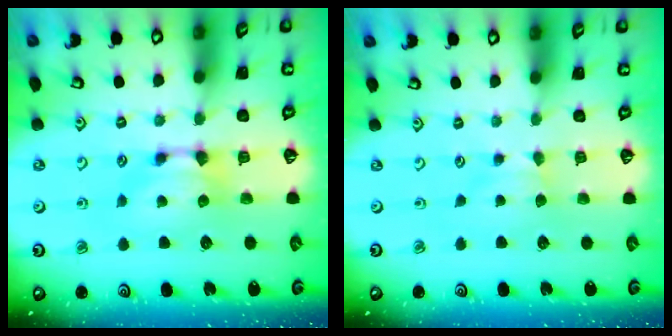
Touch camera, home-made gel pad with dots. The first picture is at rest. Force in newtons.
{"total": 1.7, "press": 1.6, "slide": 0.5}